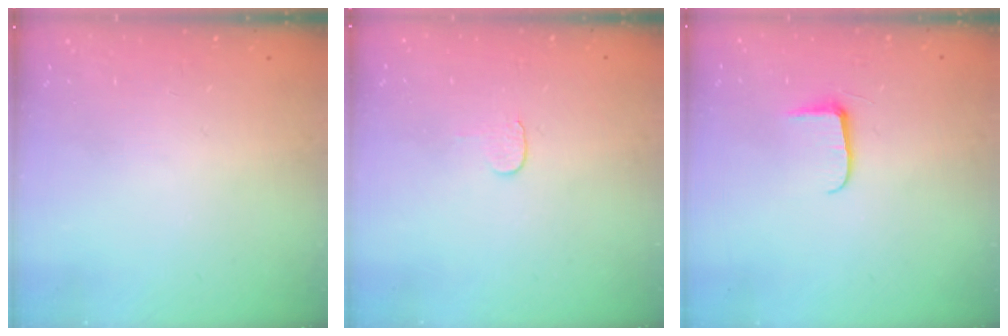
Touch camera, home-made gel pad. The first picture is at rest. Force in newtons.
{"total": 3.8, "press": 3.8, "slide": 0.4}
{"total": 5.8, "press": 5.8, "slide": 0.9}